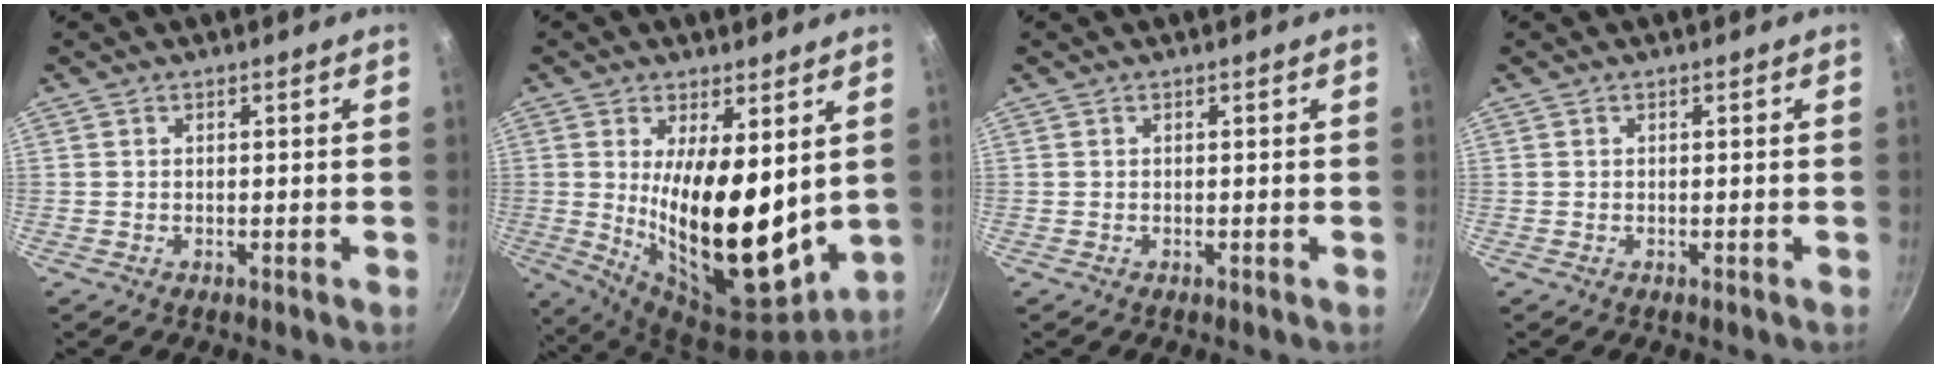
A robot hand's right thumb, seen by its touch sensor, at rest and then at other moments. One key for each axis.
{"total": 19.7, "fx": 2.5, "fy": 8.7, "fz": 17.5, "tx": -0.257, "ty": -0.054, "tz": 0.055}
{"total": 0.0}
{"total": 0.0}